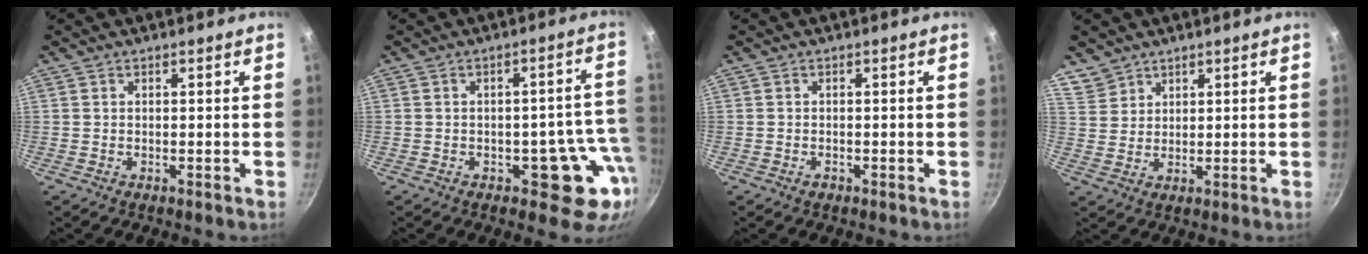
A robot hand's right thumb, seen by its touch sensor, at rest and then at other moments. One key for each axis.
{"total": 10.4, "fx": -3.6, "fy": 6.4, "fz": 7.3, "tx": -0.013, "ty": 0.036, "tz": -0.036}
{"total": 0.9, "fx": -0.5, "fy": 0.6, "fz": 0.3, "tx": -0.005, "ty": 0.004, "tz": -0.009}
{"total": 4.8, "fx": 3.7, "fy": 3.1, "fz": 0.4, "tx": 0.009, "ty": -0.002, "tz": 0.075}